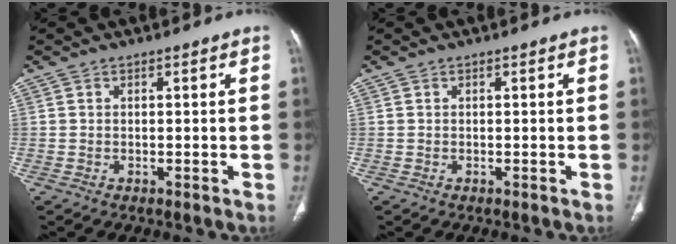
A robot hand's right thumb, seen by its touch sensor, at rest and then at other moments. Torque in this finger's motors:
{"motor_torque": [0.03, 0.03, -0.02, -0.01, 0.00]}